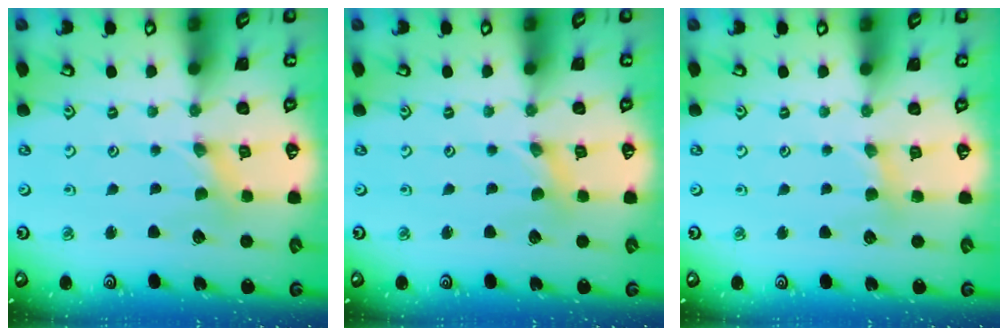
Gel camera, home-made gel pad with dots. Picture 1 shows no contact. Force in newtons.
{"total": 0.9, "press": 0.9, "slide": 0.2}
{"total": 3.2, "press": 3.2, "slide": 0.5}